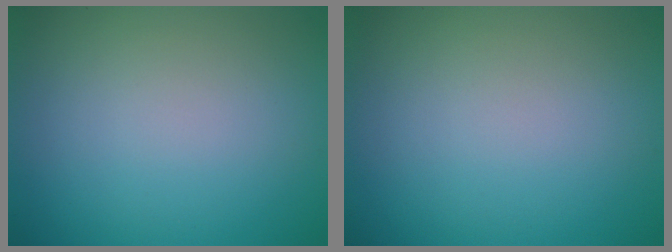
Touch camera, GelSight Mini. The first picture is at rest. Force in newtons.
{"total": 0.0}